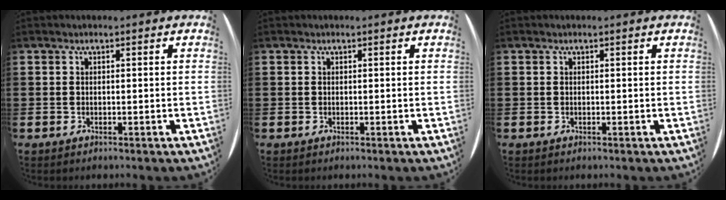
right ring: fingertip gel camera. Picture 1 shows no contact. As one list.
[{"total": 0.0}, {"total": 0.0}]